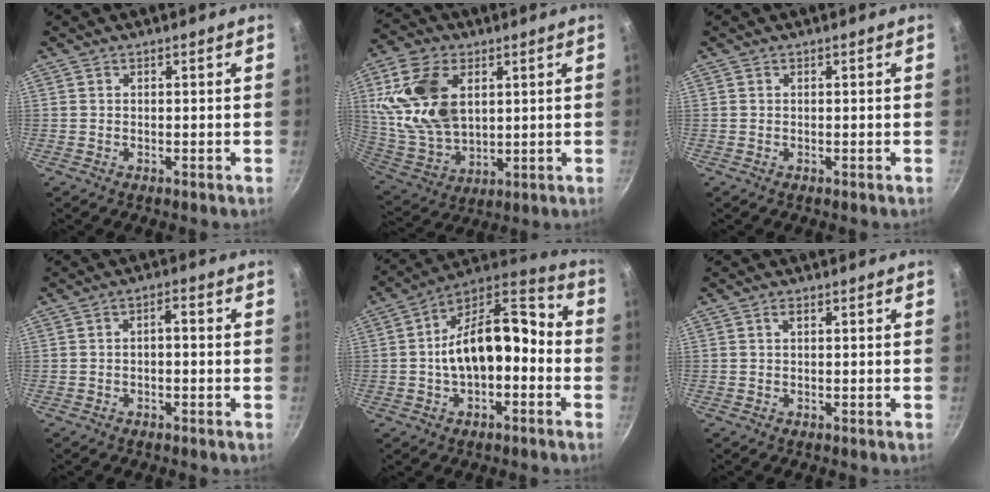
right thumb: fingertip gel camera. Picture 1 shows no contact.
{"total": 17.7, "force": [4.7, 11.5, 12.6], "torque": [-0.228, -0.019, 0.102]}
{"total": 0.0}
{"total": 2.4, "force": [-0.5, 1.1, 2.1], "torque": [-0.030, 0.017, -0.008]}
{"total": 17.8, "force": [-1.9, 10.0, 14.6], "torque": [-0.208, 0.060, -0.040]}
{"total": 1.0, "force": [0.4, 0.3, 0.8], "torque": [-0.016, 0.003, 0.007]}